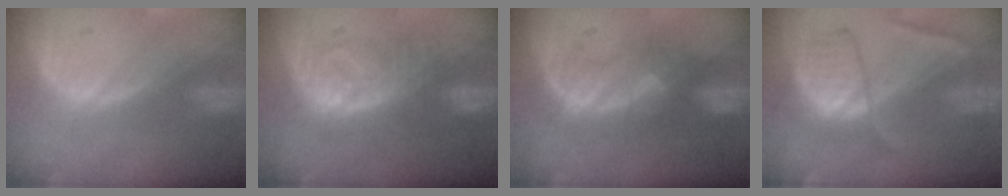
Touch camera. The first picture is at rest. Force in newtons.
{"total": 8.2, "press": 7.9, "slide": 2.1}
{"total": 8.0, "press": 7.8, "slide": 2.0}
{"total": 6.7, "press": 6.7, "slide": 0.6}